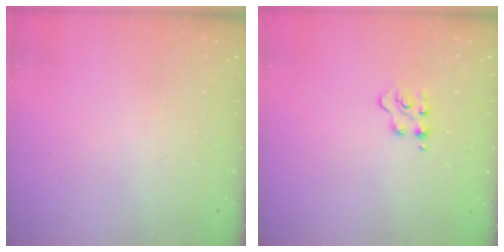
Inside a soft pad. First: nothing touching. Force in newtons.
{"total": 3.0, "press": 3.0, "slide": 0.4}